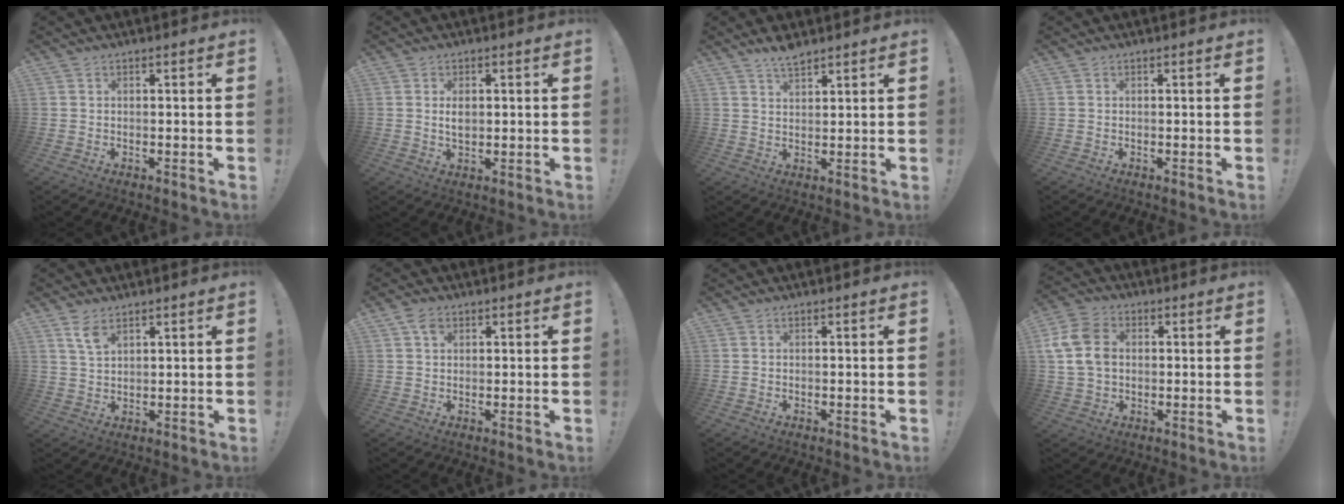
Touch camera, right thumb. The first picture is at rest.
{"total": 3.3, "force": [0.5, 1.9, 2.6], "torque": [-0.037, -0.001, 0.006]}
{"total": 4.8, "force": [4.1, 1.2, 2.3], "torque": [-0.029, -0.028, 0.069]}
{"total": 0.0}
{"total": 5.3, "force": [3.5, 2.5, 3.1], "torque": [-0.053, -0.019, 0.064]}
{"total": 2.9, "force": [1.4, 2.0, 1.6], "torque": [-0.021, -0.003, 0.025]}
{"total": 0.0}
{"total": 11.8, "force": [1.9, 8.9, 7.5], "torque": [-0.152, 0.006, 0.040]}